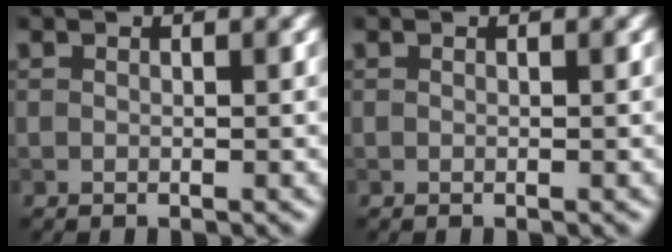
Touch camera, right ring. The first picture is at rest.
{"total": 0.0}